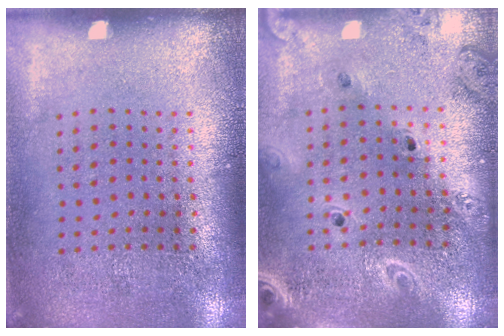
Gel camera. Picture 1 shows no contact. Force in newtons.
{"total": 2.0, "press": 1.9, "slide": 0.8}